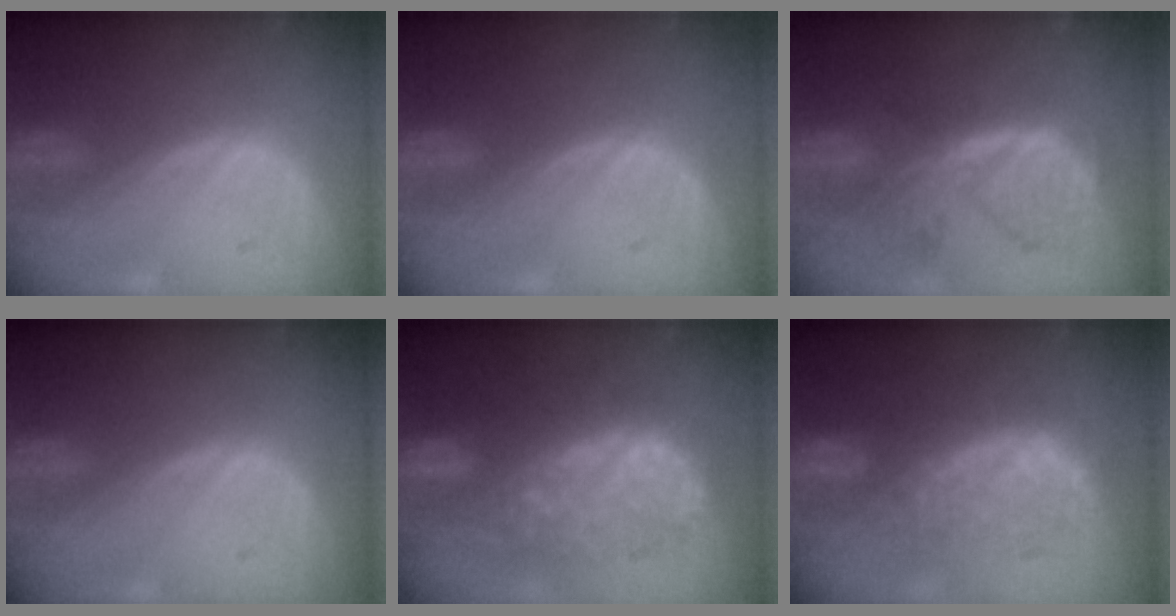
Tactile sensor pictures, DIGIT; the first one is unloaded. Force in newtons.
{"total": 0.0}
{"total": 8.1, "press": 7.0, "slide": 4.1}
{"total": 0.0}
{"total": 11.9, "press": 11.8, "slide": 1.4}
{"total": 8.9, "press": 8.6, "slide": 2.1}